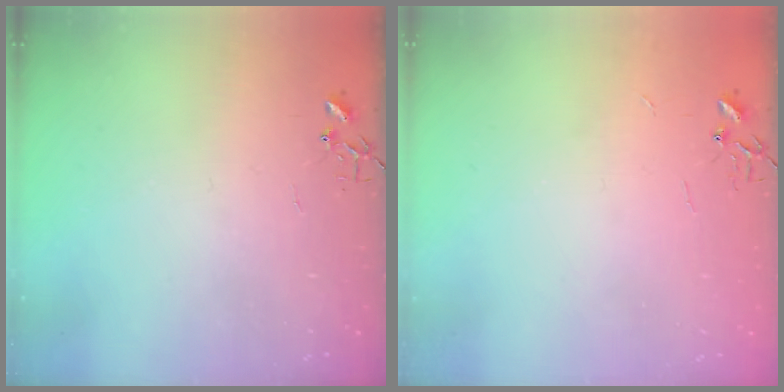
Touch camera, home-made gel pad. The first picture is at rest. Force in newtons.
{"total": 2.2, "press": 2.2, "slide": 0.3}